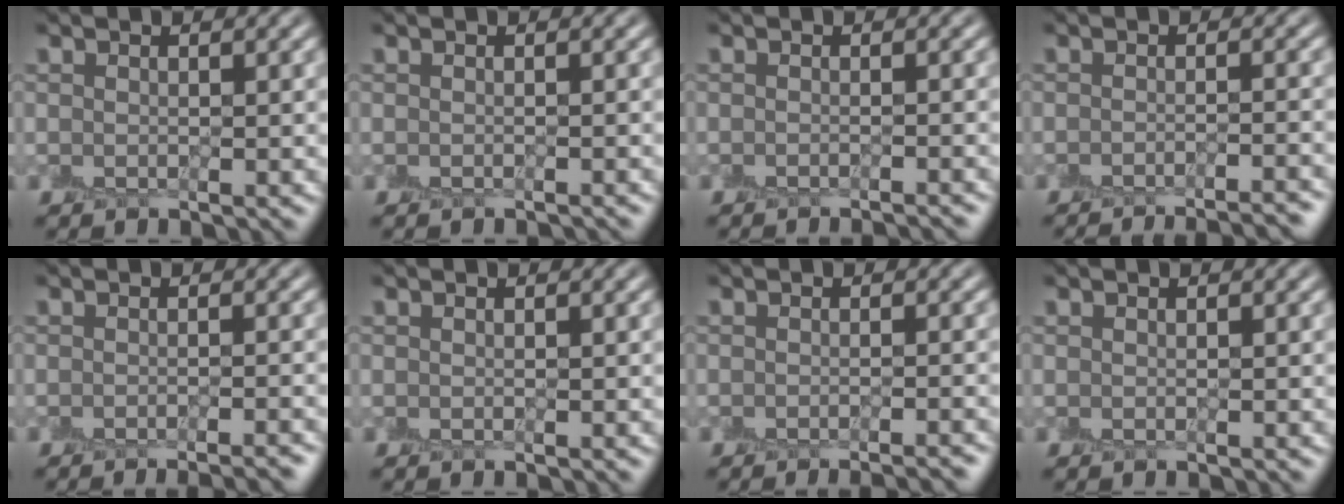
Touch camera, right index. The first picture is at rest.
{"total": 0.6, "force": [-0.6, -0.1, 0.0], "torque": [0.003, -0.007, -0.010]}
{"total": 1.8, "force": [-1.8, -0.2, 0.2], "torque": [0.004, -0.010, -0.022]}
{"total": 5.6, "force": [-5.2, 0.9, 2.0], "torque": [-0.014, 0.000, -0.059]}
{"total": 3.2, "force": [-2.7, 0.4, 1.6], "torque": [-0.007, -0.011, -0.030]}
{"total": 0.0}
{"total": 2.7, "force": [-2.4, 0.2, 1.1], "torque": [-0.005, -0.011, -0.028]}
{"total": 0.0}